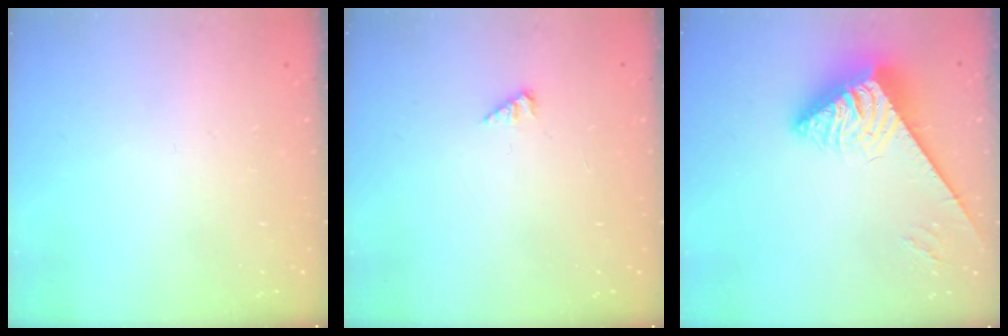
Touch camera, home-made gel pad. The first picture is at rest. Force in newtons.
{"total": 1.9, "press": 1.9, "slide": 0.3}
{"total": 5.1, "press": 5.1, "slide": 0.8}